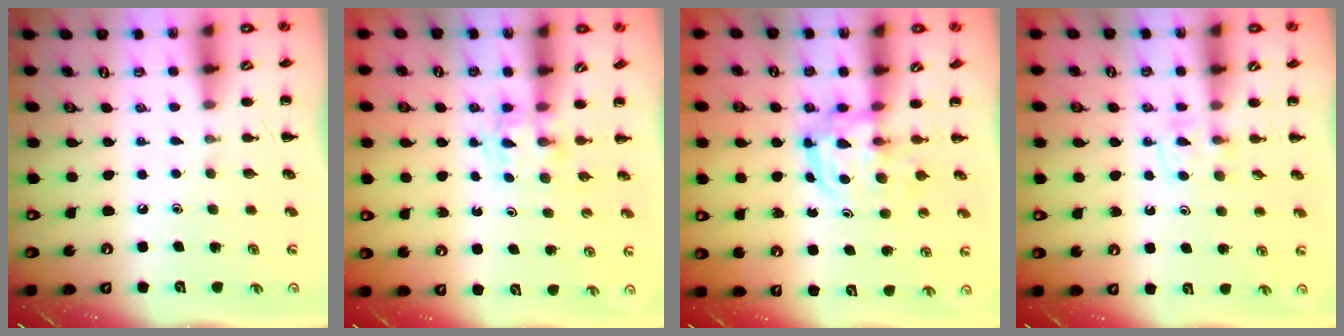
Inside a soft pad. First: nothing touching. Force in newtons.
{"total": 2.8, "press": 2.6, "slide": 1.1}
{"total": 3.1, "press": 3.1, "slide": 0.4}
{"total": 3.9, "press": 3.5, "slide": 1.6}